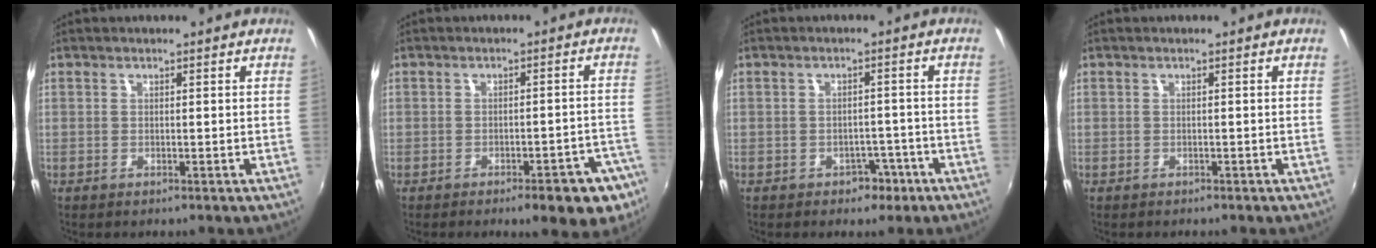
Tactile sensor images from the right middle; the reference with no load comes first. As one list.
[{"total": 8.2, "force": [-5.3, 3.0, 5.4], "torque": [-0.065, 0.008, -0.054]}, {"total": 3.7, "force": [-2.3, 2.6, 1.2], "torque": [-0.027, 0.006, -0.022]}, {"total": 0.6, "force": [-0.5, 0.4, 0.0], "torque": [-0.002, 0.000, -0.007]}]